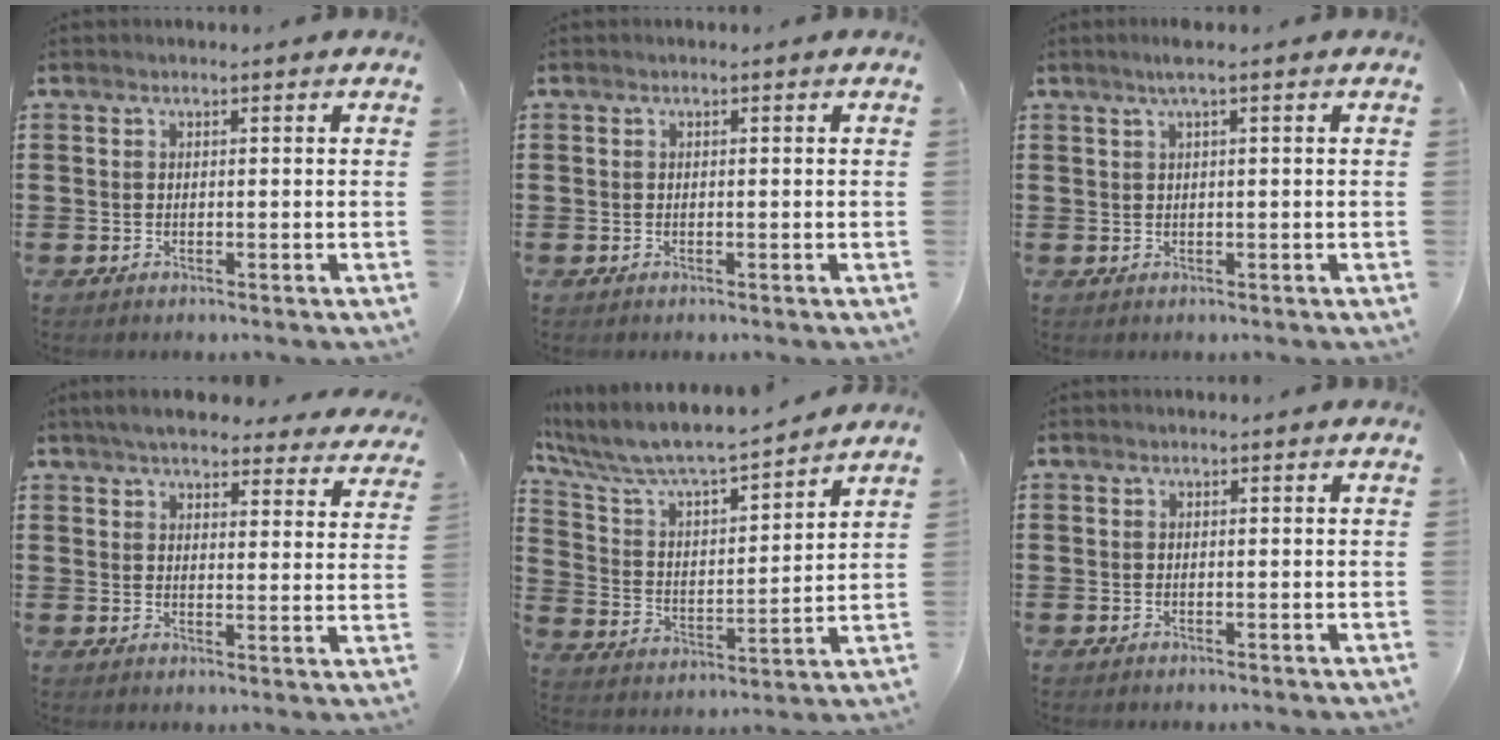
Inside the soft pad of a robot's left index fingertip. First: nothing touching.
{"total": 0.0}
{"total": 1.8, "force": [0.9, -0.1, 1.6], "torque": [-0.032, 0.001, 0.015]}
{"total": 5.0, "force": [4.7, 0.7, 1.4], "torque": [-0.047, -0.014, 0.084]}
{"total": 6.7, "force": [6.1, 0.8, 2.6], "torque": [-0.082, -0.050, 0.096]}
{"total": 0.0}